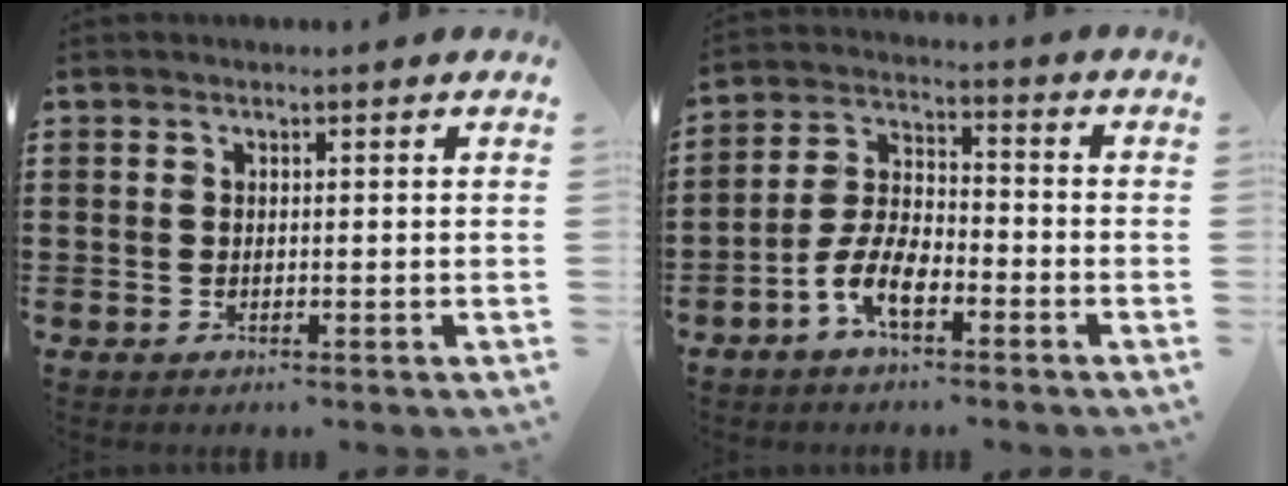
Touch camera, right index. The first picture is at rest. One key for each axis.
{"total": 7.1, "fx": -3.9, "fy": 3.0, "fz": 5.1, "tx": -0.128, "ty": -0.001, "tz": -0.081}